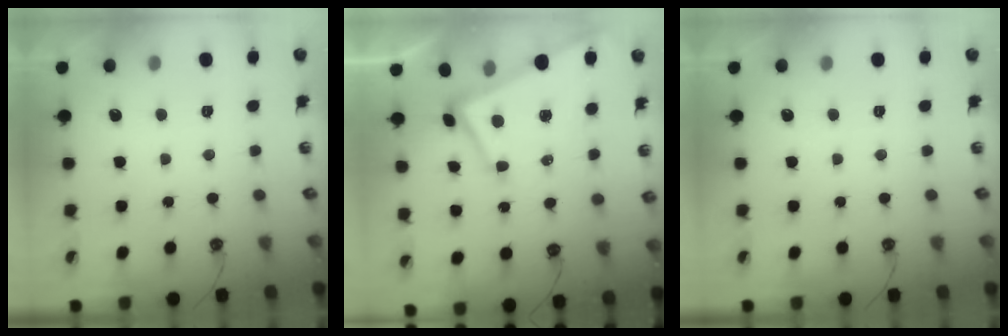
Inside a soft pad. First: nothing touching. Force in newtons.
{"total": 1.0, "press": 0.6, "slide": 0.8}
{"total": 0.0}